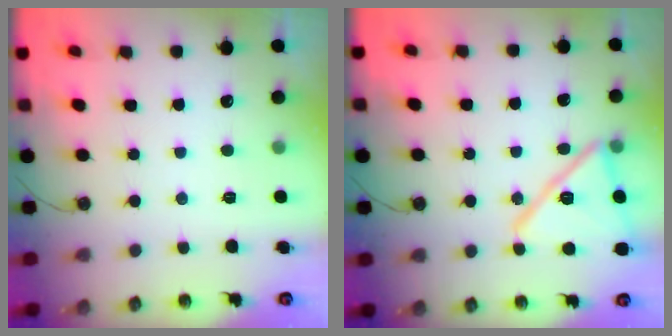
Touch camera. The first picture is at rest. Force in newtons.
{"total": 17.2, "press": 17.2, "slide": 0.4}